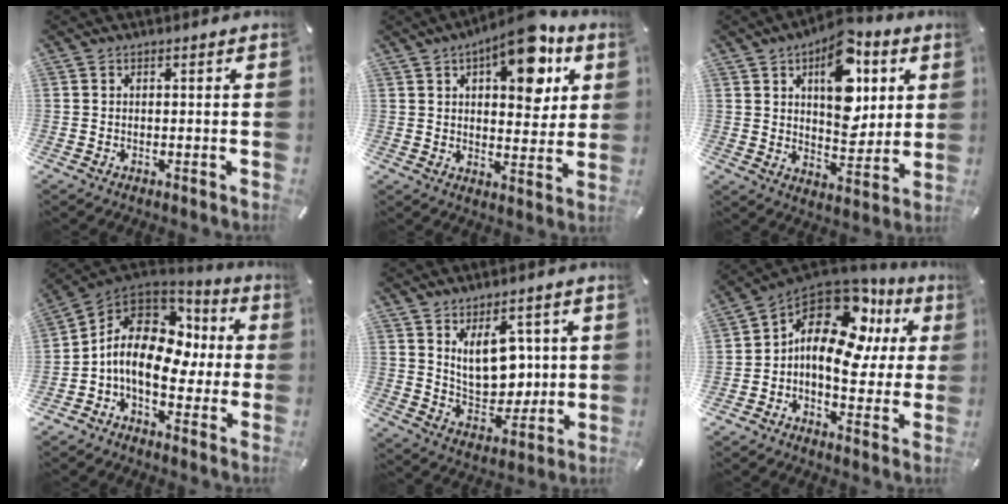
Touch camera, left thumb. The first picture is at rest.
{"total": 14.7, "force": [8.0, 6.7, 10.3], "torque": [-0.130, -0.041, 0.131]}
{"total": 16.2, "force": [6.5, 9.7, 11.2], "torque": [-0.137, -0.026, 0.110]}
{"total": 14.0, "force": [-1.5, 9.4, 10.3], "torque": [-0.193, 0.012, -0.026]}
{"total": 12.2, "force": [4.0, 8.2, 8.1], "torque": [-0.125, -0.015, 0.079]}
{"total": 16.2, "force": [5.1, 10.1, 11.6], "torque": [-0.197, -0.031, 0.084]}